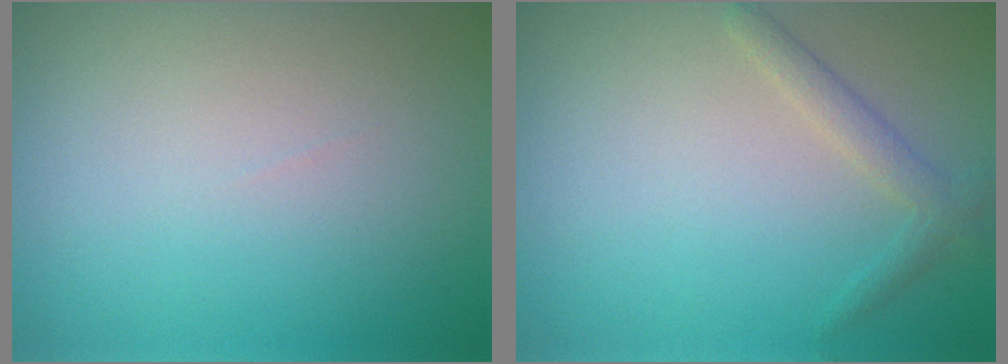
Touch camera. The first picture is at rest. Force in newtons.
{"total": 1.7, "press": 1.7, "slide": 0.0}